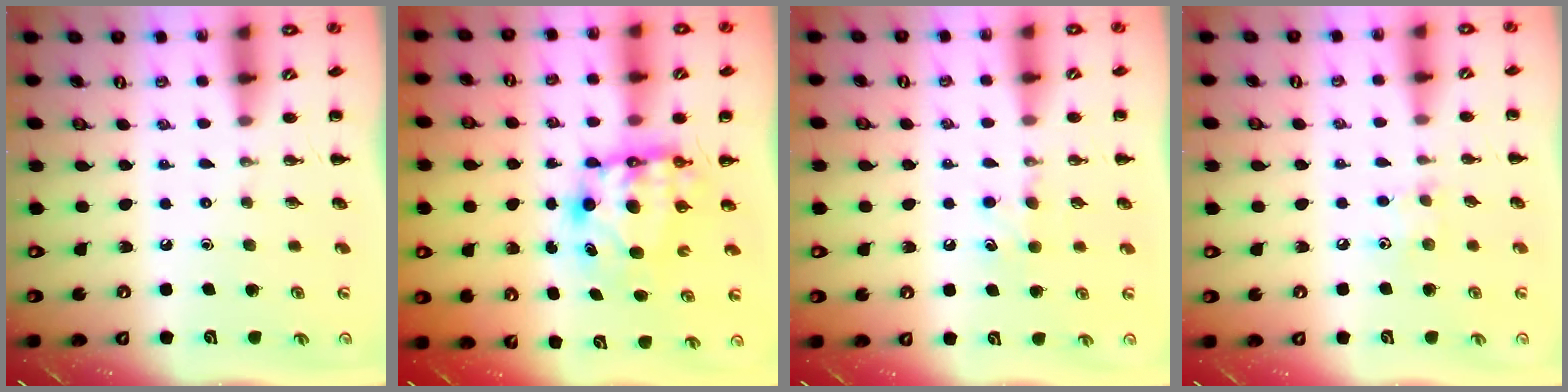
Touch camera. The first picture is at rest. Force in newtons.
{"total": 7.7, "press": 7.4, "slide": 2.0}
{"total": 6.1, "press": 5.9, "slide": 1.7}
{"total": 6.4, "press": 6.2, "slide": 1.6}